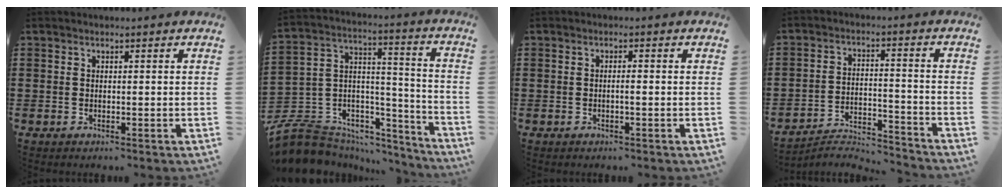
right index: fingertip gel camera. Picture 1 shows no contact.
{"total": 7.1, "force": [-5.2, 4.7, 1.2], "torque": [-0.041, -0.010, -0.093]}
{"total": 1.1, "force": [-0.3, 0.0, 1.1], "torque": [-0.019, -0.004, -0.005]}
{"total": 4.8, "force": [-4.7, 0.4, 0.8], "torque": [-0.019, 0.002, -0.095]}